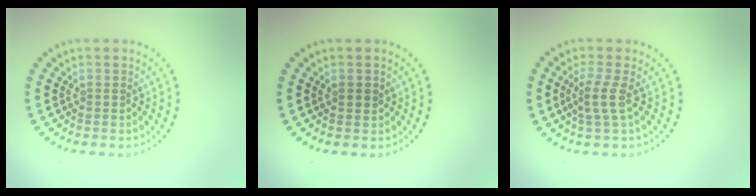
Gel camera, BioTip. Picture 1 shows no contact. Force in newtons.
{"total": 0.9, "press": 0.8, "slide": 0.3}
{"total": 2.1, "press": 1.6, "slide": 1.4}